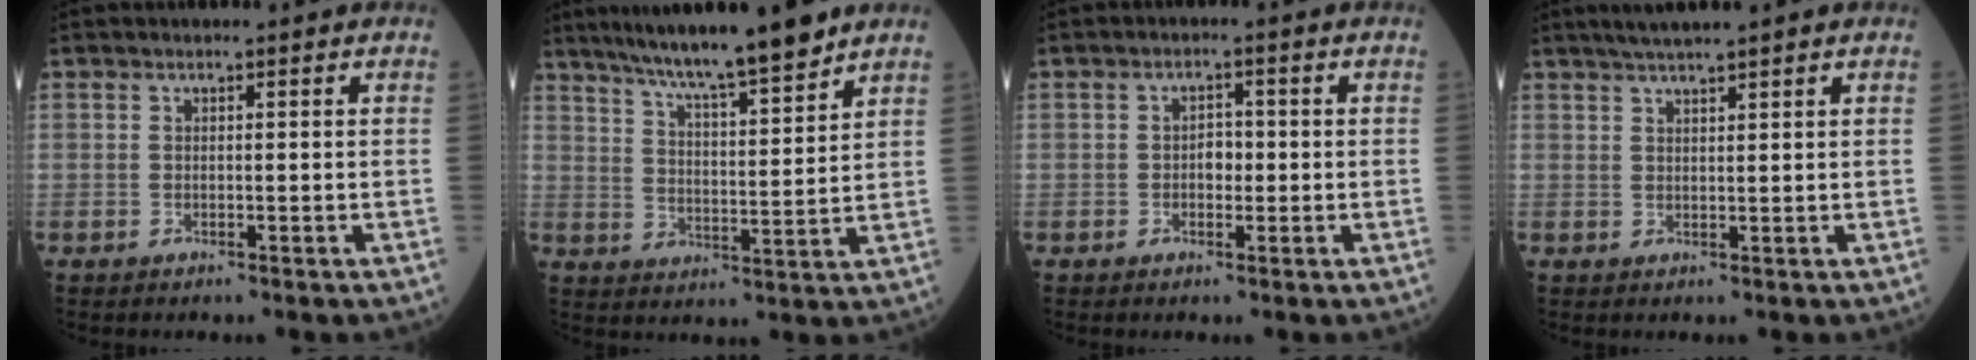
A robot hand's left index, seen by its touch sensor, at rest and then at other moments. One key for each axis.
{"total": 13.5, "fx": 11.3, "fy": 0.2, "fz": 7.4, "tx": -0.118, "ty": 0.004, "tz": 0.178}
{"total": 2.3, "fx": -0.4, "fy": 1.5, "fz": 1.8, "tx": -0.023, "ty": 0.005, "tz": -0.009}
{"total": 4.7, "fx": 3.8, "fy": -0.2, "fz": 2.8, "tx": -0.049, "ty": 0.021, "tz": 0.067}